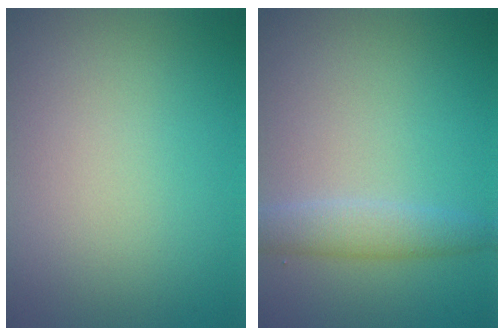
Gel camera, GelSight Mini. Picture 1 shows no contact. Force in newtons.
{"total": 2.4, "press": 2.4, "slide": 0.1}